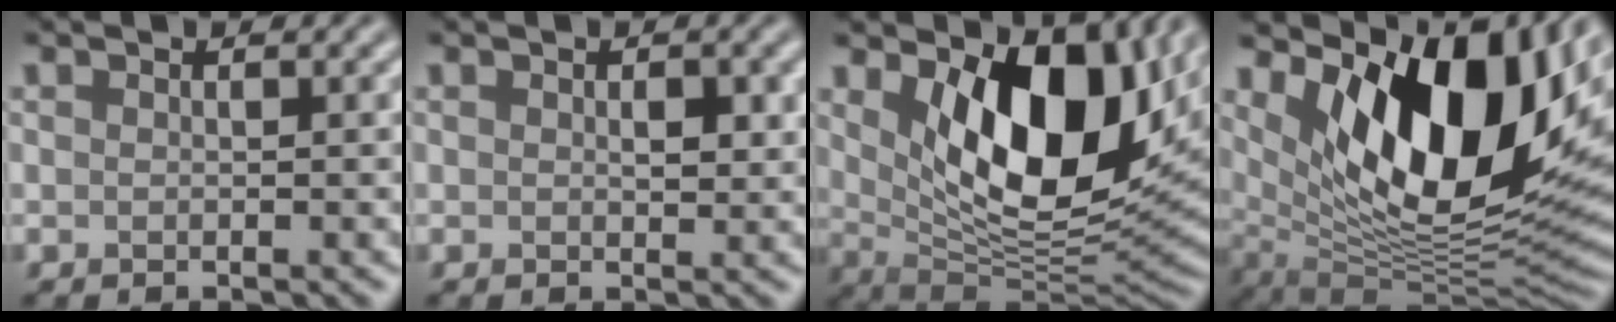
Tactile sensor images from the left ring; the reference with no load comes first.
{"total": 1.6, "force": [0.3, 0.8, 1.4], "torque": [-0.018, -0.005, 0.008]}
{"total": 11.8, "force": [3.4, 6.1, 9.5], "torque": [-0.137, -0.026, 0.060]}
{"total": 15.4, "force": [5.8, 7.4, 12.3], "torque": [-0.182, -0.006, 0.098]}